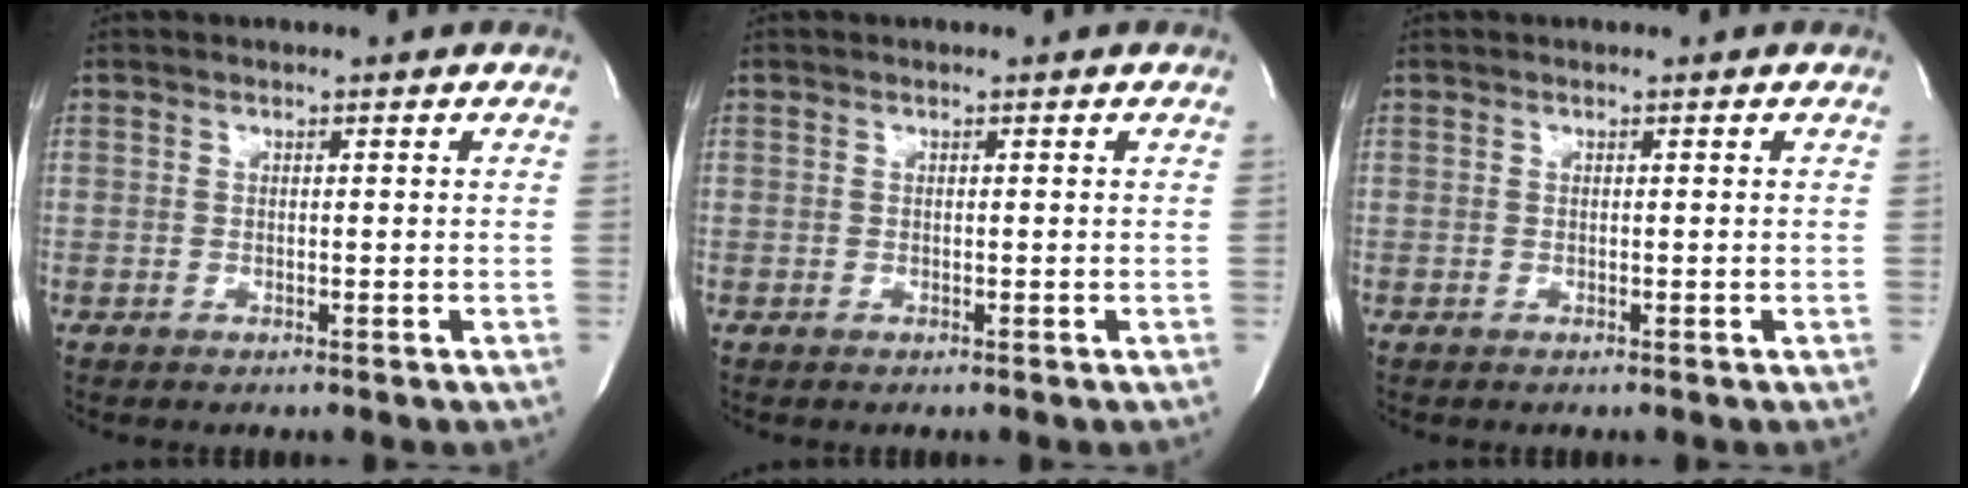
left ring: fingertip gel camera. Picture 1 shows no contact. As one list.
[{"total": 0.0}, {"total": 0.0}]